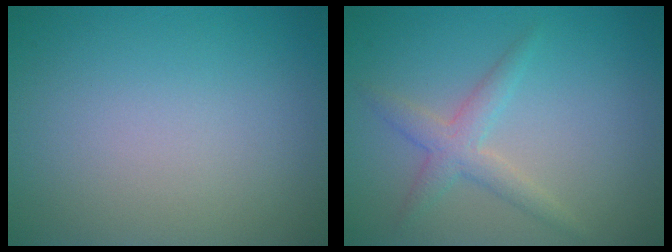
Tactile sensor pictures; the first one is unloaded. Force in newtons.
{"total": 2.5, "press": 2.5, "slide": 0.1}